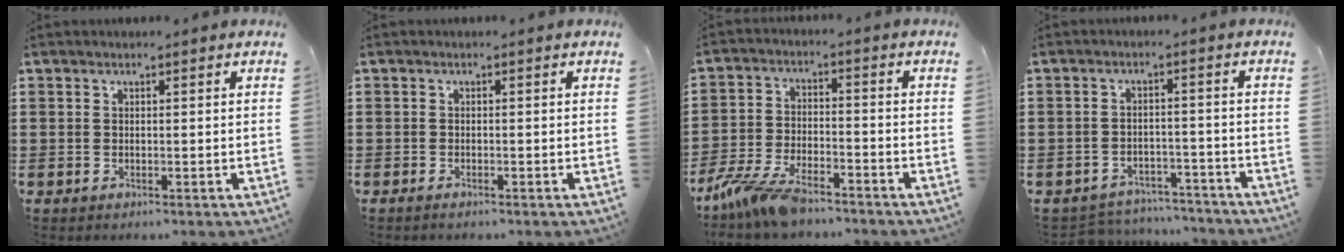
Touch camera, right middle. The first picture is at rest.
{"total": 0.6, "force": [-0.5, 0.1, 0.3], "torque": [-0.009, -0.005, -0.008]}
{"total": 8.0, "force": [-6.5, 1.8, 4.2], "torque": [-0.101, -0.002, -0.127]}
{"total": 4.0, "force": [-3.9, 0.6, -0.1], "torque": [-0.005, 0.003, -0.085]}